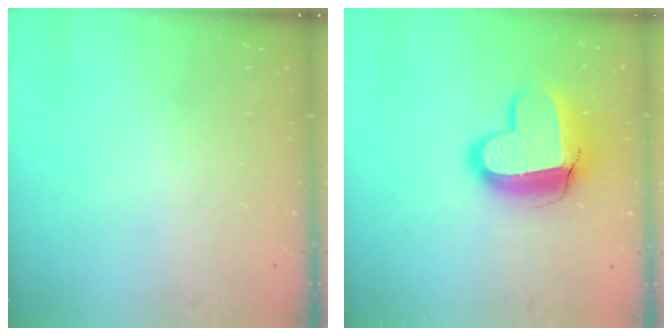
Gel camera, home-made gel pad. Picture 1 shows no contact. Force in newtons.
{"total": 14.4, "press": 14.4, "slide": 1.1}